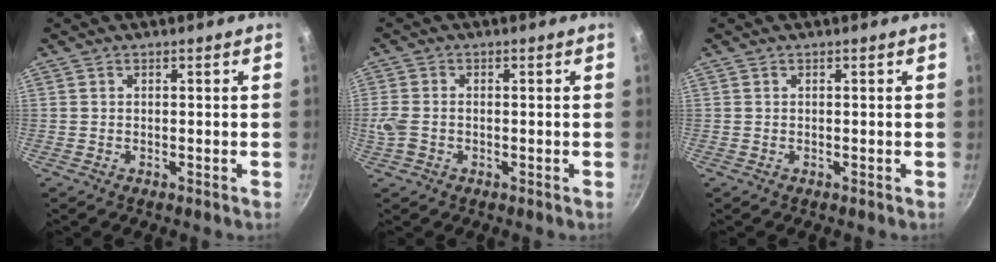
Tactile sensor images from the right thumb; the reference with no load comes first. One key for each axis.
{"total": 3.9, "fx": -1.1, "fy": 2.8, "fz": 2.5, "tx": -0.061, "ty": 0.004, "tz": -0.026}
{"total": 0.0}